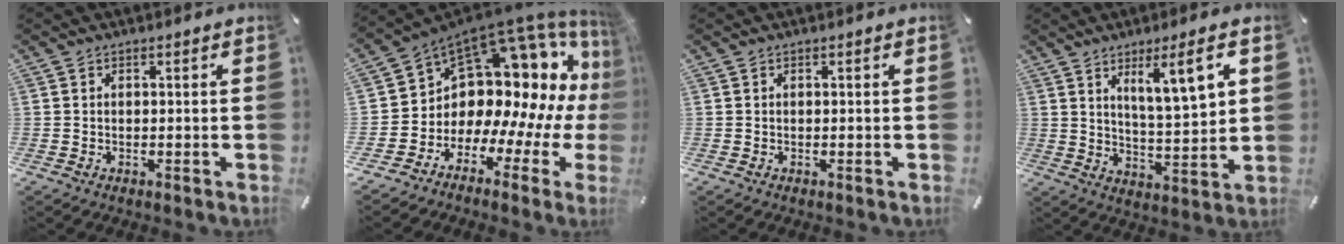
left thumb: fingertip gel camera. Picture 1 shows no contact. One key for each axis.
{"total": 15.0, "fx": 5.4, "fy": 10.0, "fz": 9.7, "tx": -0.154, "ty": -0.082, "tz": 0.108}
{"total": 0.0}
{"total": 10.7, "fx": 6.0, "fy": 2.1, "fz": 8.6, "tx": -0.138, "ty": -0.029, "tz": 0.096}